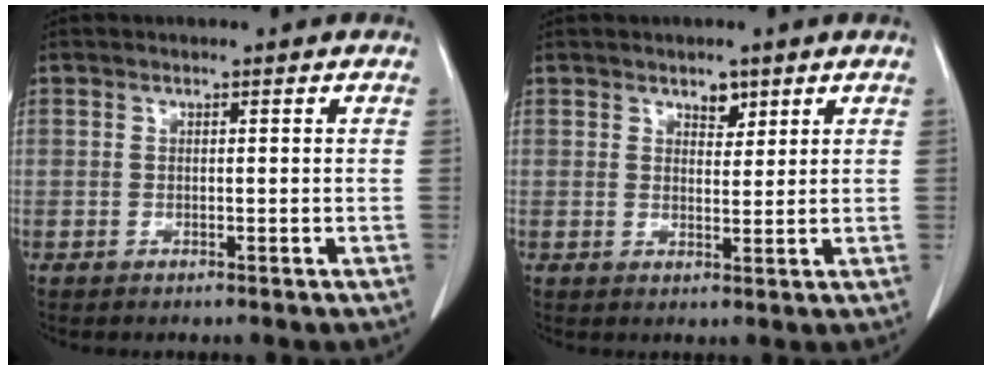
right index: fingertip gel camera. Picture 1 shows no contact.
{"total": 2.4, "force": [1.7, 1.3, 1.1], "torque": [-0.015, -0.004, 0.028]}